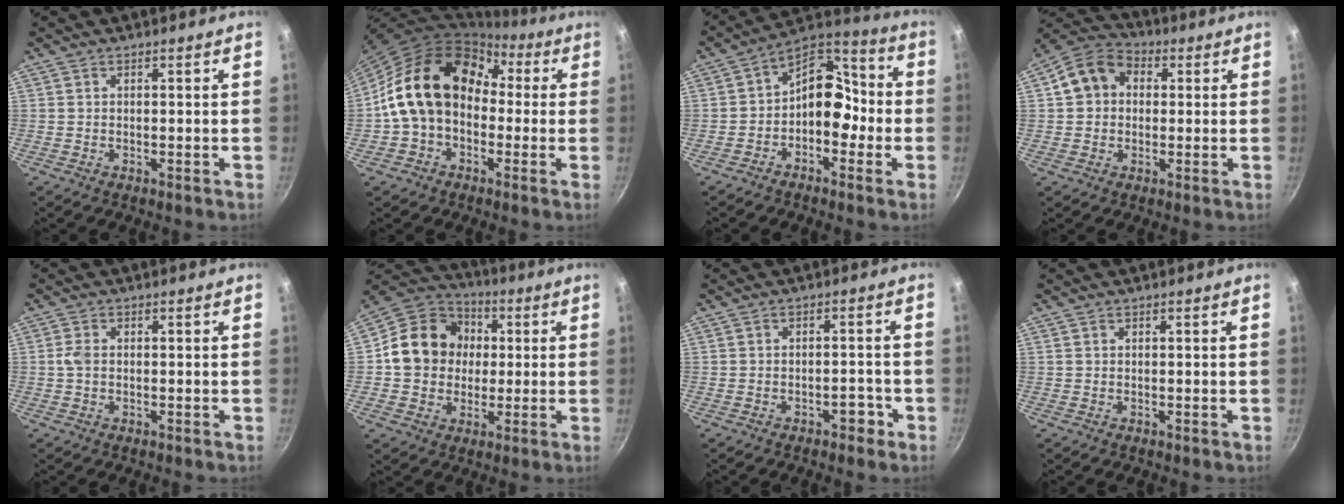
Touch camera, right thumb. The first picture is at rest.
{"total": 17.1, "force": [0.5, 12.9, 11.2], "torque": [-0.157, 0.055, -0.001]}
{"total": 11.5, "force": [-2.4, 7.9, 8.1], "torque": [-0.076, 0.064, -0.056]}
{"total": 9.6, "force": [1.5, 7.9, 5.2], "torque": [-0.061, 0.022, 0.006]}
{"total": 2.1, "force": [0.0, 1.3, 1.6], "torque": [-0.036, 0.006, -0.003]}
{"total": 15.1, "force": [1.1, 13.2, 7.2], "torque": [-0.093, 0.025, 0.007]}
{"total": 2.9, "force": [-1.8, 1.6, 1.6], "torque": [-0.002, 0.023, -0.018]}
{"total": 0.0}